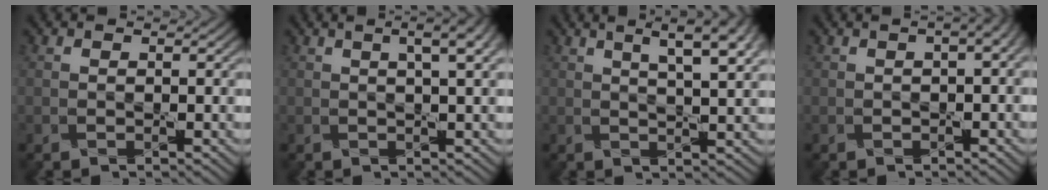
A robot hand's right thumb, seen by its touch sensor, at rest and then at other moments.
{"total": 4.9, "force": [2.0, 1.2, 4.4], "torque": [-0.055, 0.014, 0.020]}
{"total": 8.8, "force": [4.4, 2.4, 7.2], "torque": [-0.088, 0.024, 0.049]}
{"total": 4.5, "force": [0.9, 1.8, 4.0], "torque": [-0.046, 0.011, 0.007]}